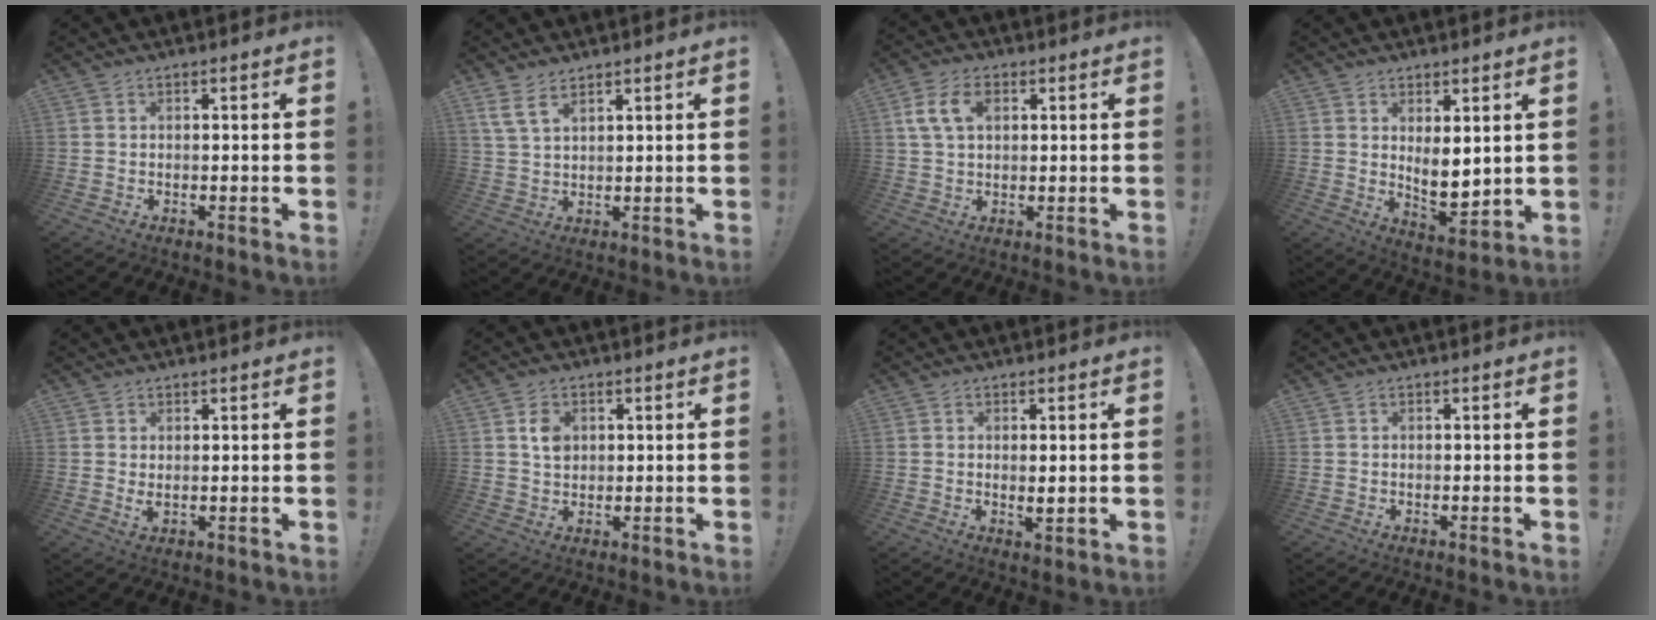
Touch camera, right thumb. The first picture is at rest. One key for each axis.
{"total": 5.4, "fx": 3.8, "fy": 2.2, "fz": 3.3, "tx": -0.057, "ty": -0.016, "tz": 0.071}
{"total": 8.4, "fx": 2.5, "fy": 5.4, "fz": 6.0, "tx": -0.106, "ty": 0.008, "tz": 0.050}
{"total": 6.9, "fx": 2.9, "fy": 3.2, "fz": 5.4, "tx": -0.063, "ty": -0.038, "tz": 0.060}
{"total": 1.9, "fx": 1.2, "fy": 0.8, "fz": 1.3, "tx": -0.008, "ty": -0.012, "tz": 0.021}
{"total": 5.2, "fx": 1.3, "fy": 4.1, "fz": 2.9, "tx": -0.030, "ty": -0.001, "tz": 0.020}
{"total": 2.6, "fx": 0.8, "fy": 0.3, "fz": 2.5, "tx": -0.028, "ty": -0.012, "tz": 0.011}
{"total": 0.0}